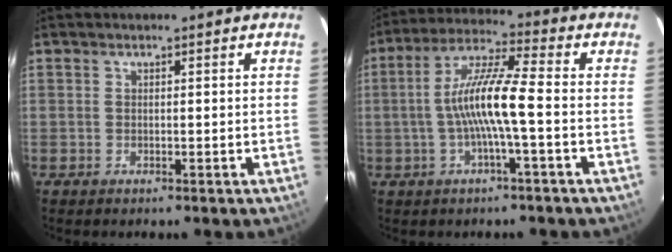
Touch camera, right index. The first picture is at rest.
{"total": 10.3, "force": [-1.8, 0.3, 10.1], "torque": [-0.202, 0.013, -0.036]}